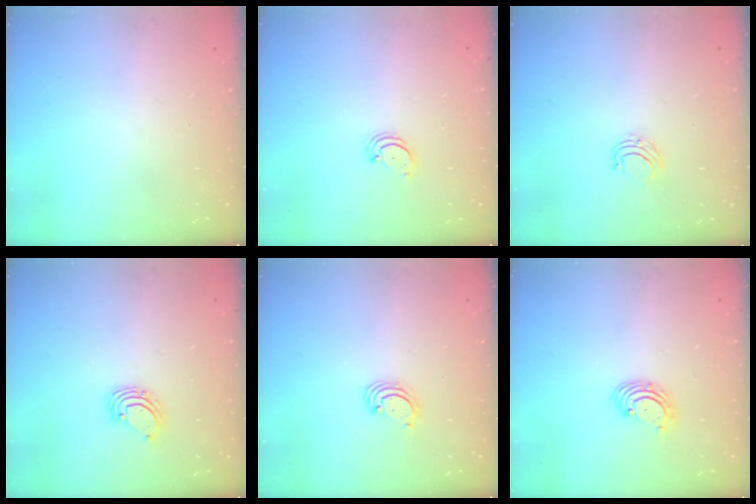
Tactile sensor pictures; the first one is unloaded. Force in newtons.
{"total": 2.2, "press": 2.2, "slide": 0.2}
{"total": 4.8, "press": 4.8, "slide": 0.3}
{"total": 2.2, "press": 2.2, "slide": 0.2}
{"total": 2.5, "press": 2.5, "slide": 0.3}
{"total": 2.9, "press": 2.9, "slide": 0.3}